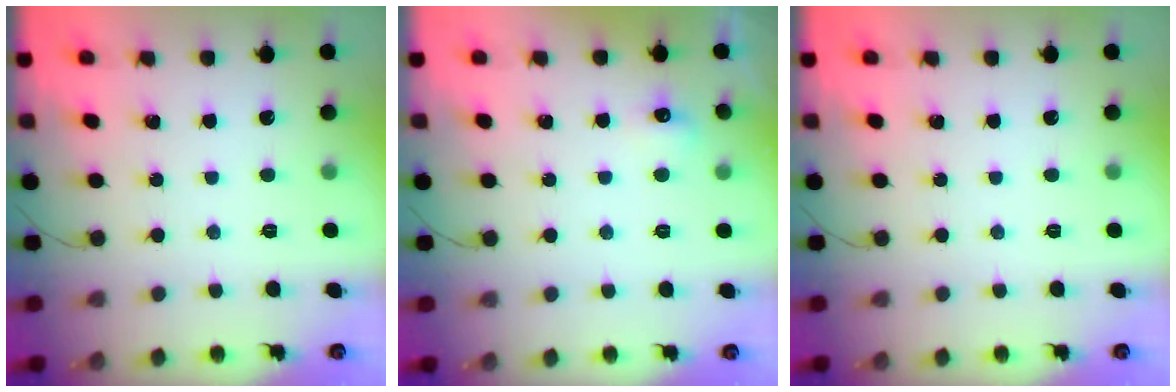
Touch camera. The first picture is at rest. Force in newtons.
{"total": 4.4, "press": 4.2, "slide": 1.2}
{"total": 0.0}